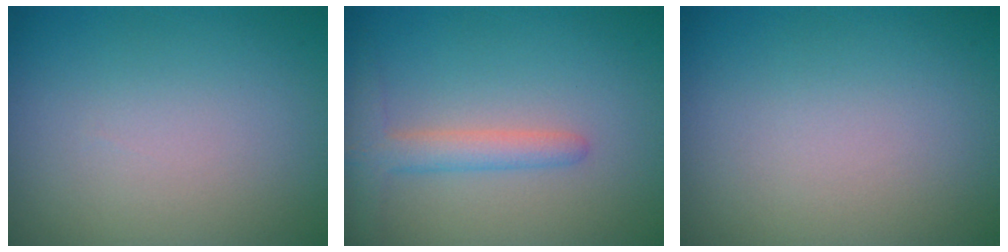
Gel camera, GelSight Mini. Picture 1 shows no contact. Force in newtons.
{"total": 2.6, "press": 2.6, "slide": 0.1}
{"total": 0.0}